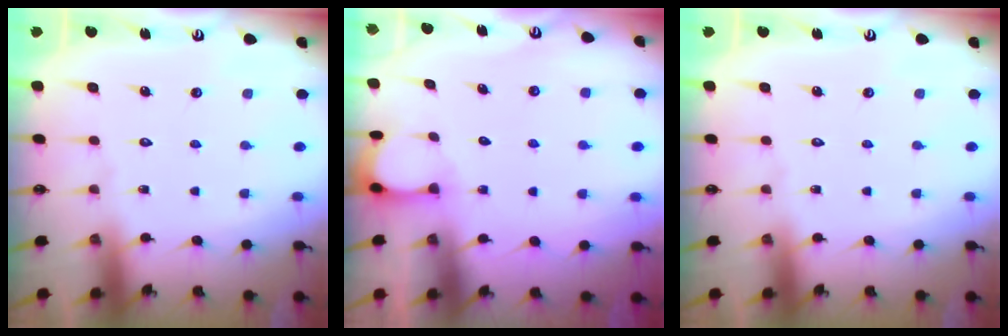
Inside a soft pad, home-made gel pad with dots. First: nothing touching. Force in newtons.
{"total": 2.3, "press": 2.2, "slide": 0.4}
{"total": 0.0}